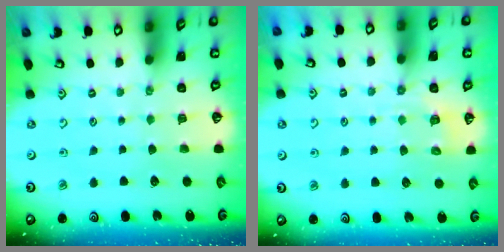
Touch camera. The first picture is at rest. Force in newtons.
{"total": 4.9, "press": 4.8, "slide": 1.2}